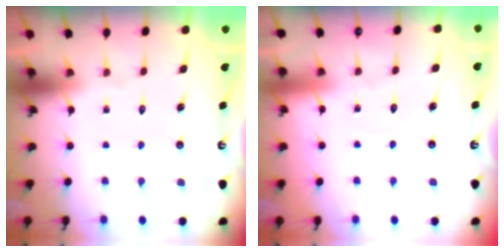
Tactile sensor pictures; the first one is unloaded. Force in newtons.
{"total": 3.3, "press": 3.3, "slide": 0.3}